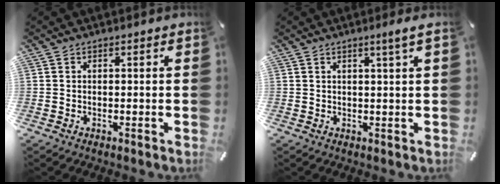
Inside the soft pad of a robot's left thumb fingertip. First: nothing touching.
{"total": 3.2, "force": [1.6, 0.1, 2.8], "torque": [-0.056, -0.002, 0.026]}